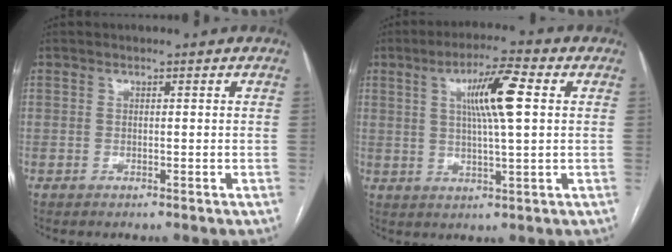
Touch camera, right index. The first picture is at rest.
{"total": 9.1, "force": [2.3, 0.6, 8.8], "torque": [-0.156, 0.009, 0.039]}